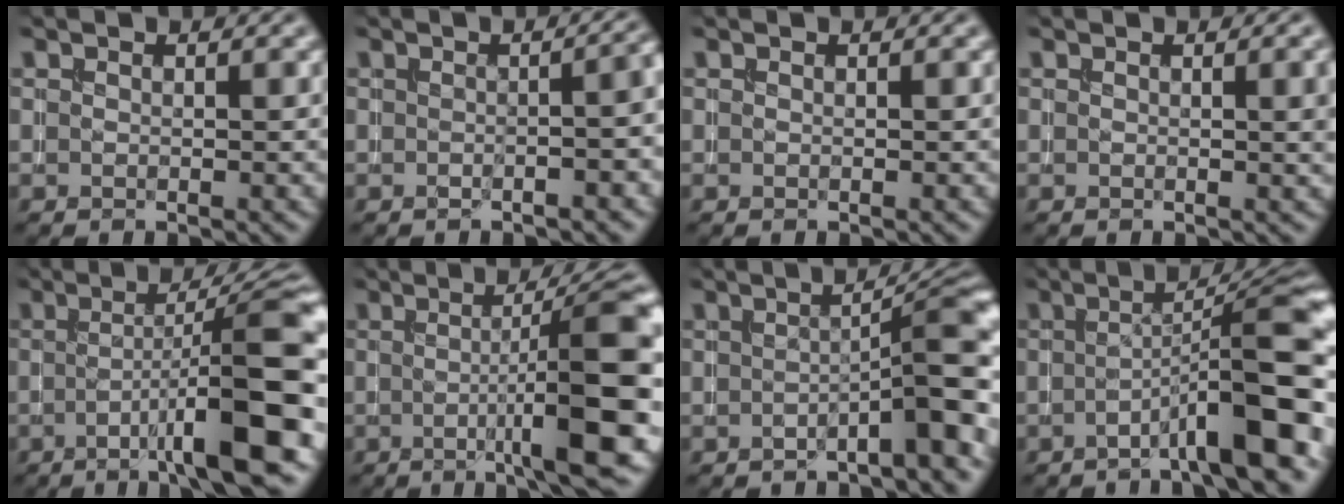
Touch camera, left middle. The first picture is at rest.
{"total": 4.0, "force": [-0.5, 1.7, 3.6], "torque": [-0.003, 0.014, -0.004]}
{"total": 0.0}
{"total": 2.0, "force": [0.4, 0.4, 1.9], "torque": [-0.019, 0.001, 0.004]}
{"total": 10.9, "force": [-2.2, 1.5, 10.6], "torque": [-0.141, 0.012, -0.039]}
{"total": 10.9, "force": [-0.7, 1.6, 10.7], "torque": [-0.132, 0.002, -0.012]}
{"total": 5.9, "force": [-1.5, 0.6, 5.6], "torque": [-0.071, 0.019, -0.030]}
{"total": 9.1, "force": [-2.8, 1.1, 8.6], "torque": [-0.106, 0.026, -0.053]}